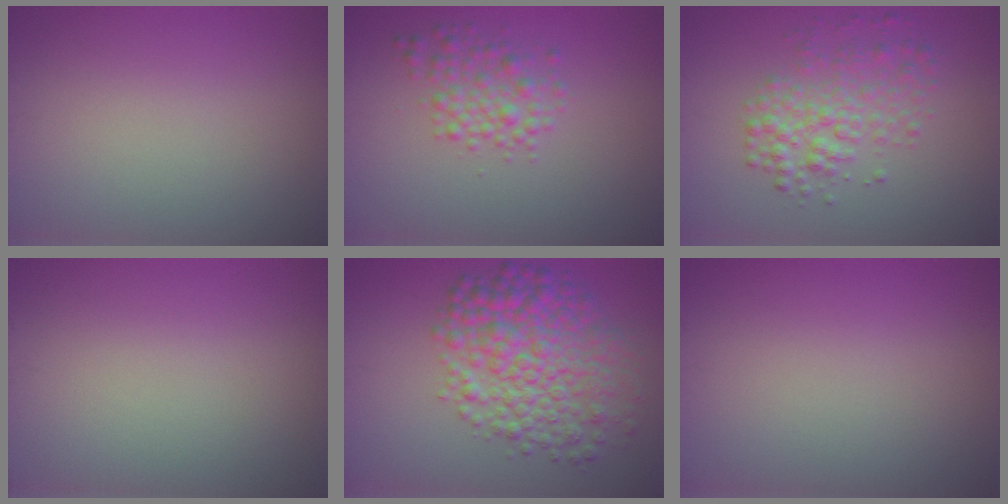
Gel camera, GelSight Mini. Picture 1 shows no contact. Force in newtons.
{"total": 2.8, "press": 2.8, "slide": 0.1}
{"total": 3.7, "press": 3.7, "slide": 0.1}
{"total": 0.0}
{"total": 7.5, "press": 7.5, "slide": 0.1}
{"total": 0.0}